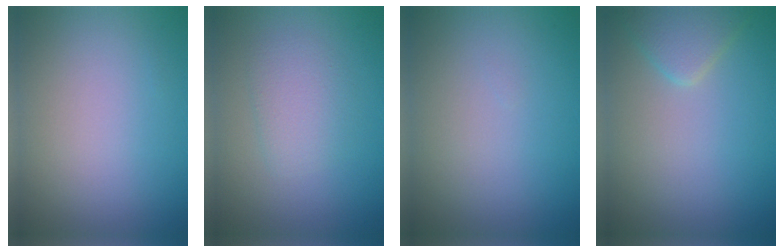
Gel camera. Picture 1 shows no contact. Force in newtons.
{"total": 2.3, "press": 2.3, "slide": 0.1}
{"total": 0.0}
{"total": 2.3, "press": 2.3, "slide": 0.2}